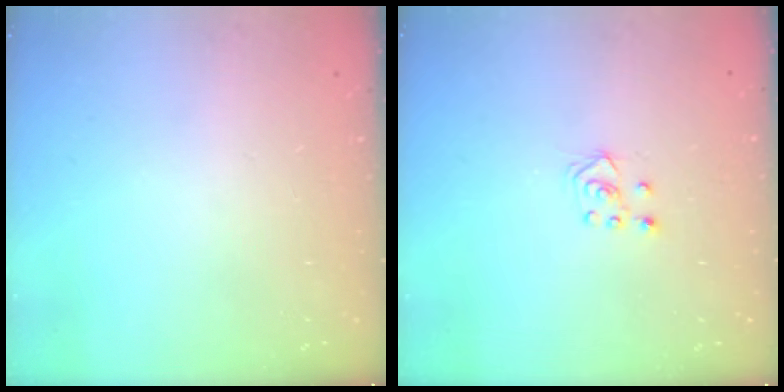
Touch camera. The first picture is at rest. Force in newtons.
{"total": 3.4, "press": 3.4, "slide": 0.3}